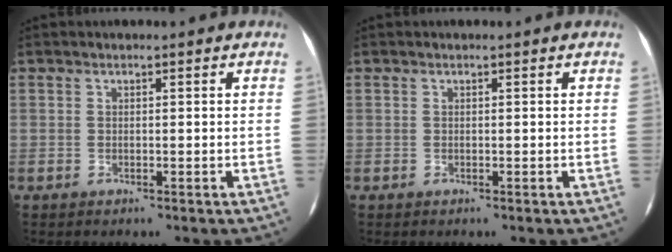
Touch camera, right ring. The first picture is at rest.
{"total": 0.0}